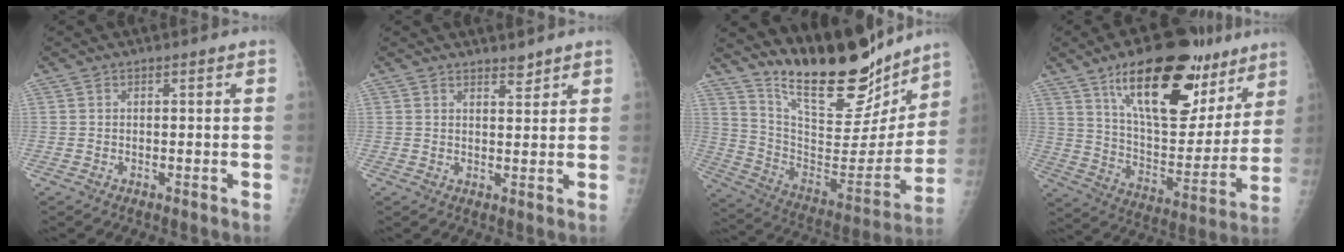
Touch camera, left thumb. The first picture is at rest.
{"total": 2.2, "force": [2.0, 0.7, 0.8], "torque": [-0.001, -0.016, 0.030]}
{"total": 25.5, "force": [20.0, 8.4, 13.4], "torque": [-0.171, -0.110, 0.325]}
{"total": 25.9, "force": [15.3, 11.4, 17.5], "torque": [-0.218, -0.053, 0.248]}